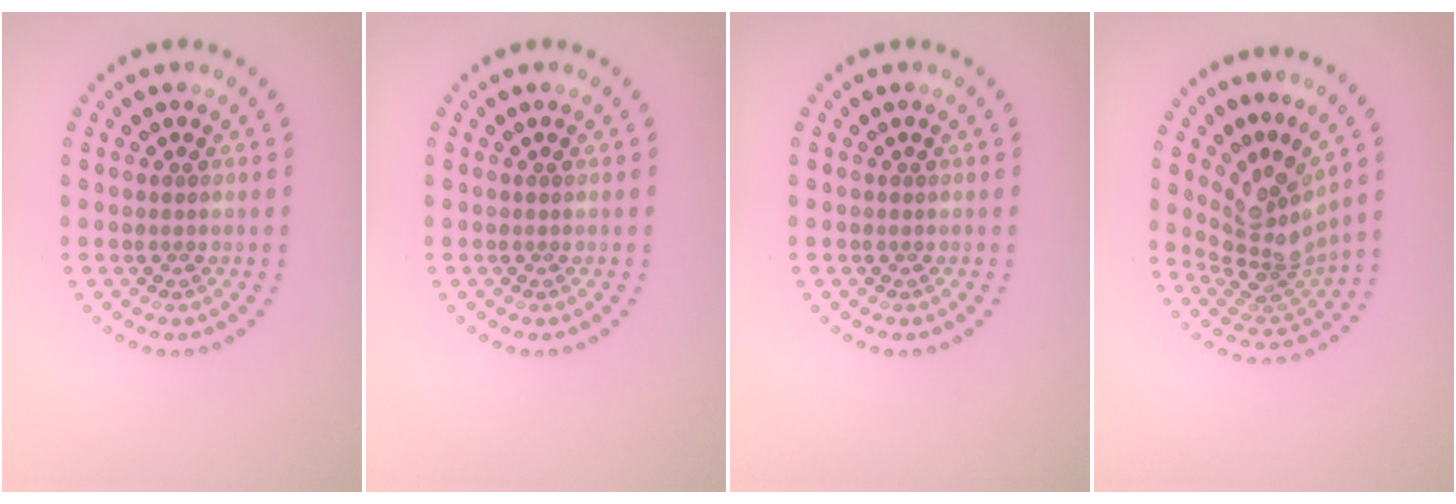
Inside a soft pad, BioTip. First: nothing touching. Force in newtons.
{"total": 0.0}
{"total": 0.0}
{"total": 4.8, "press": 3.1, "slide": 3.7}